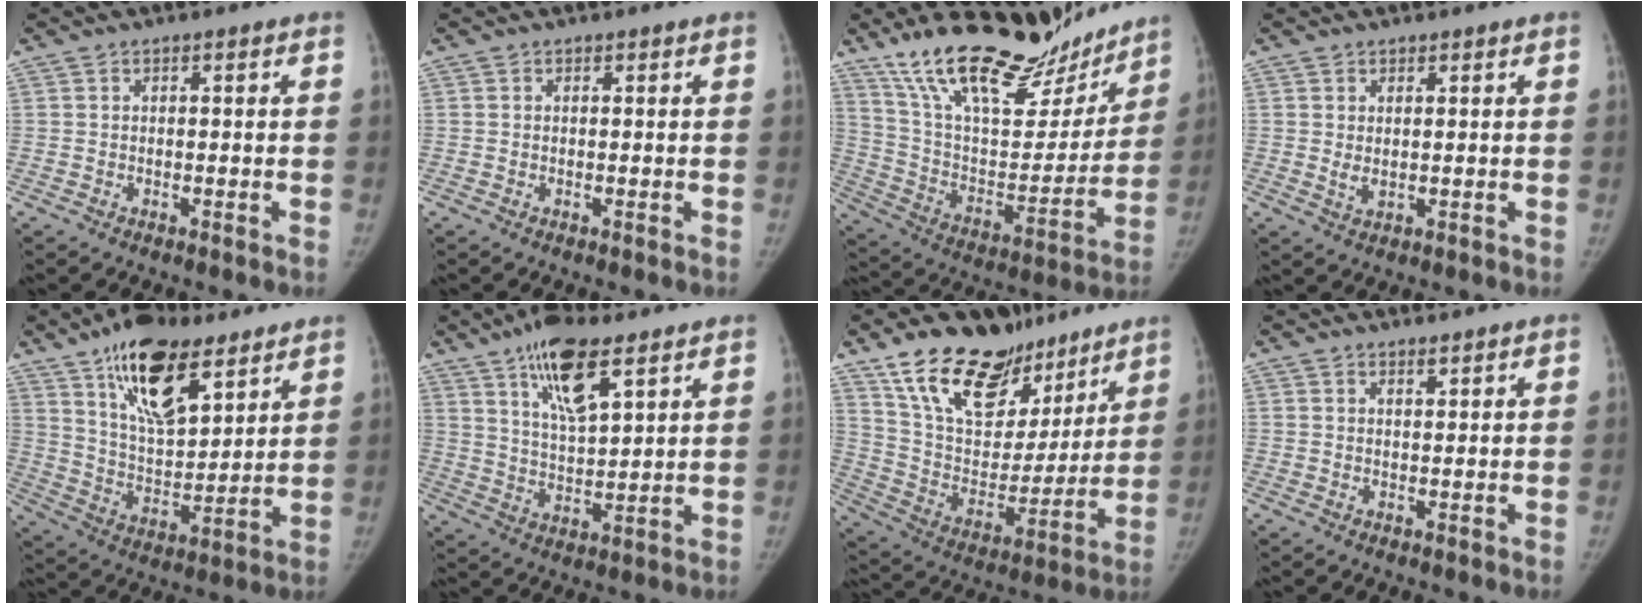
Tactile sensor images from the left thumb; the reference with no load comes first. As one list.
[{"total": 0.0}, {"total": 27.5, "force": [21.4, 10.3, 13.8], "torque": [-0.178, -0.091, 0.348]}, {"total": 1.7, "force": [0.7, 1.0, 1.1], "torque": [-0.017, -0.013, 0.017]}, {"total": 19.0, "force": [11.3, 8.4, 12.8], "torque": [-0.181, -0.055, 0.200]}, {"total": 12.7, "force": [7.6, 4.4, 9.2], "torque": [-0.140, -0.035, 0.133]}, {"total": 24.9, "force": [17.2, 13.2, 12.2], "torque": [-0.161, -0.066, 0.292]}, {"total": 1.1, "force": [1.1, 0.2, 0.2], "torque": [0.003, -0.012, 0.017]}]